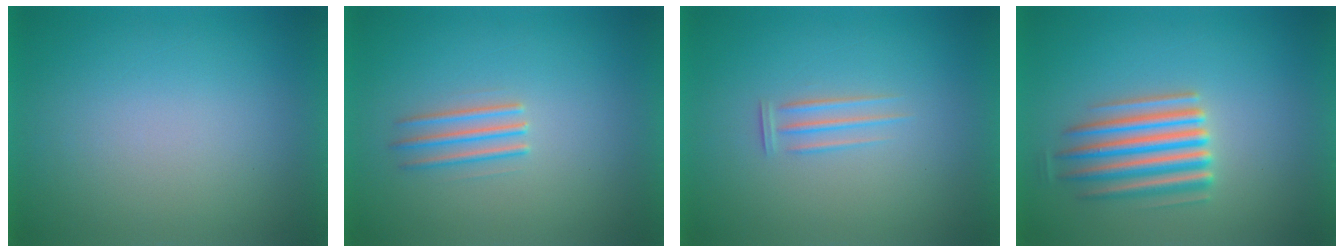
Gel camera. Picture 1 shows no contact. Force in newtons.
{"total": 2.3}
{"total": 1.2}
{"total": 5.5}